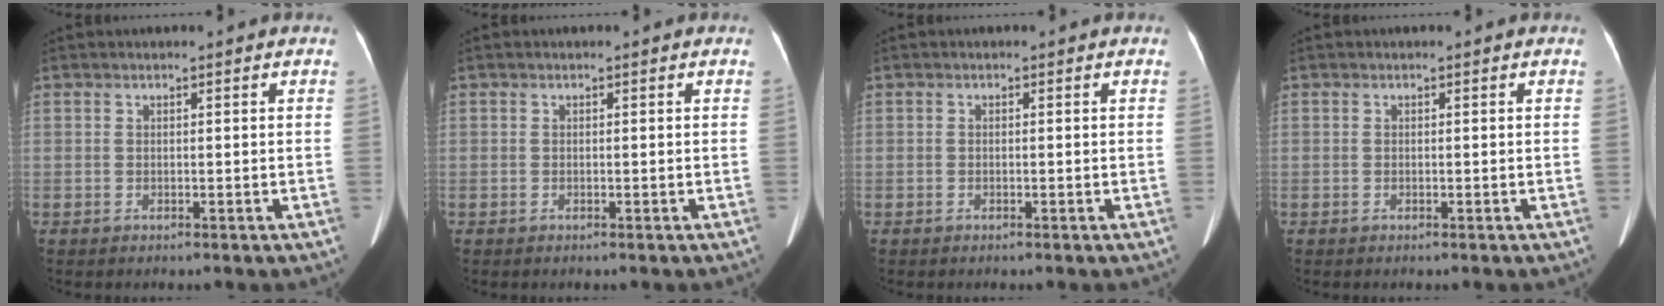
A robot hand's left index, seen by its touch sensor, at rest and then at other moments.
{"total": 0.0}
{"total": 0.0}
{"total": 0.0}